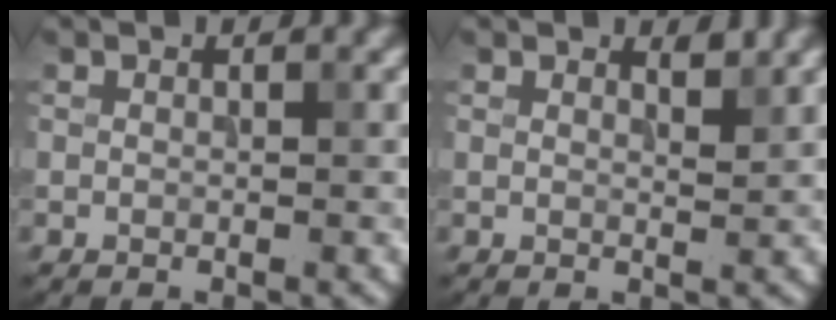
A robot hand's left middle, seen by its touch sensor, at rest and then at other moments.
{"total": 1.1, "force": [1.0, 0.1, 0.5], "torque": [-0.007, -0.001, 0.016]}